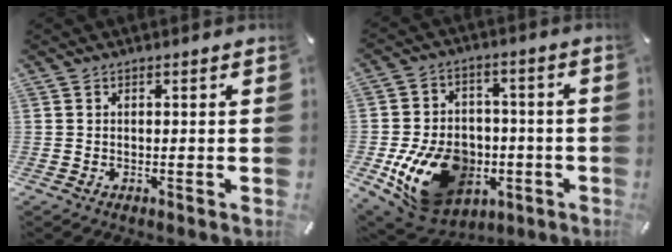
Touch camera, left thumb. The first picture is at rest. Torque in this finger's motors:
{"motor_torque": [2.09, 2.92, 1.15, 0.63, 0.60]}